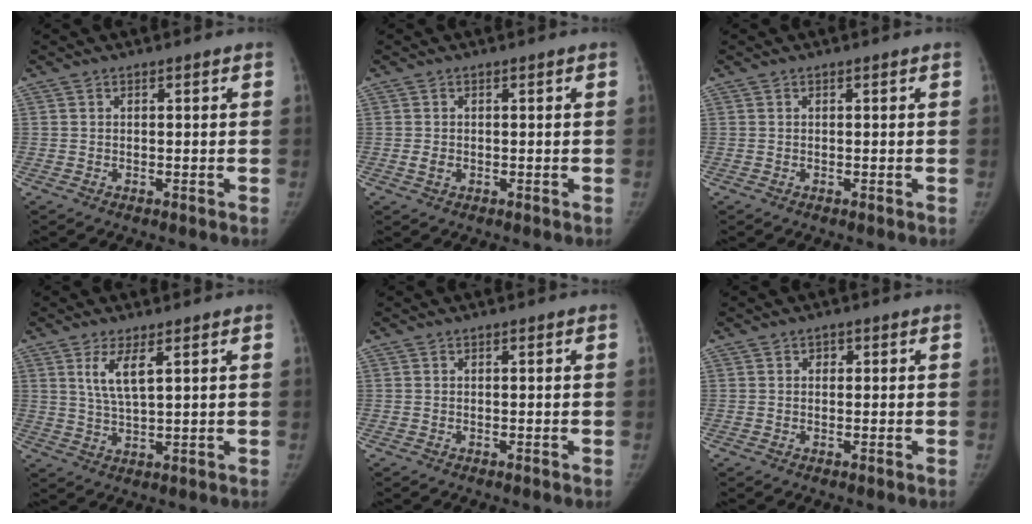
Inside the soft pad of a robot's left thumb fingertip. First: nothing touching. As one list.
[{"total": 1.4, "force": [-0.2, 1.0, 0.9], "torque": [-0.014, 0.000, -0.003]}, {"total": 0.0}, {"total": 5.4, "force": [2.4, 1.3, 4.6], "torque": [-0.093, -0.019, 0.055]}, {"total": 0.0}, {"total": 1.0, "force": [0.3, 0.9, 0.4], "torque": [0.005, 0.002, 0.002]}]